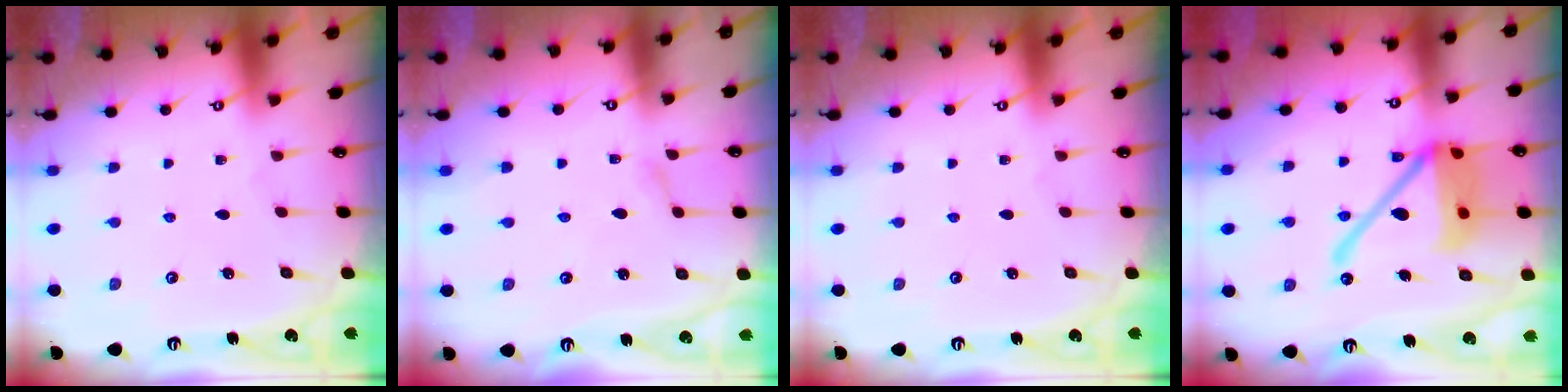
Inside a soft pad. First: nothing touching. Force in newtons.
{"total": 2.6, "press": 2.6, "slide": 0.2}
{"total": 0.0}
{"total": 19.4, "press": 19.3, "slide": 2.0}